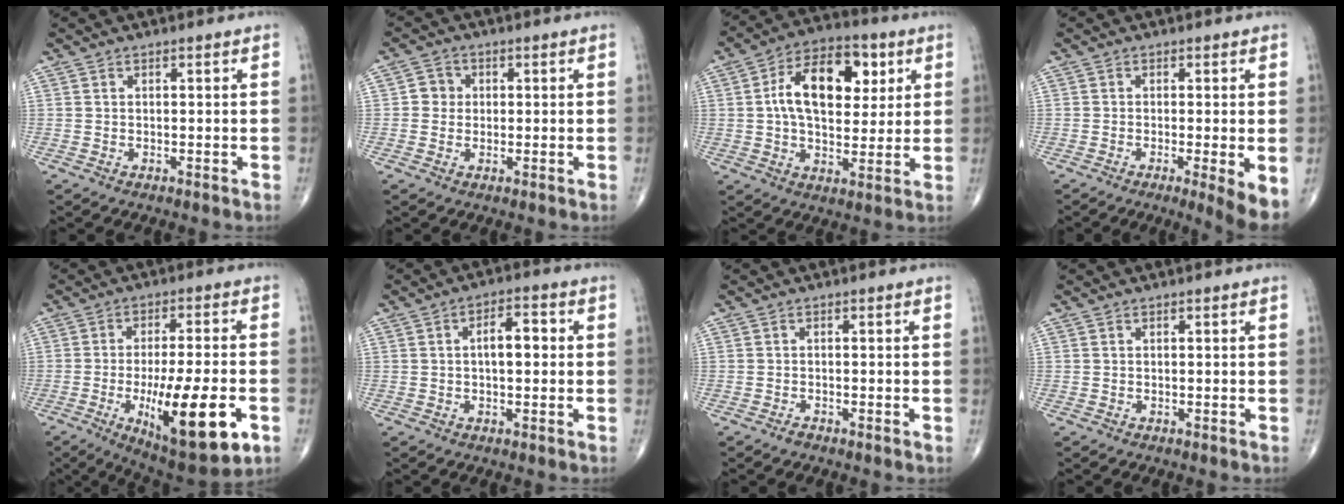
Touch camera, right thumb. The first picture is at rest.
{"total": 3.1, "force": [0.2, 3.0, 1.0], "torque": [0.006, 0.007, -0.002]}
{"total": 16.0, "force": [3.8, 9.5, 12.3], "torque": [-0.167, 0.006, 0.056]}
{"total": 5.4, "force": [-1.6, 0.5, 5.1], "torque": [-0.081, -0.018, -0.029]}
{"total": 18.7, "force": [-5.8, 5.1, 17.0], "torque": [-0.264, 0.000, -0.077]}
{"total": 5.6, "force": [0.4, 2.7, 4.9], "torque": [-0.068, 0.015, -0.002]}
{"total": 0.7, "force": [-0.6, 0.1, 0.4], "torque": [-0.006, 0.000, -0.014]}
{"total": 0.0}